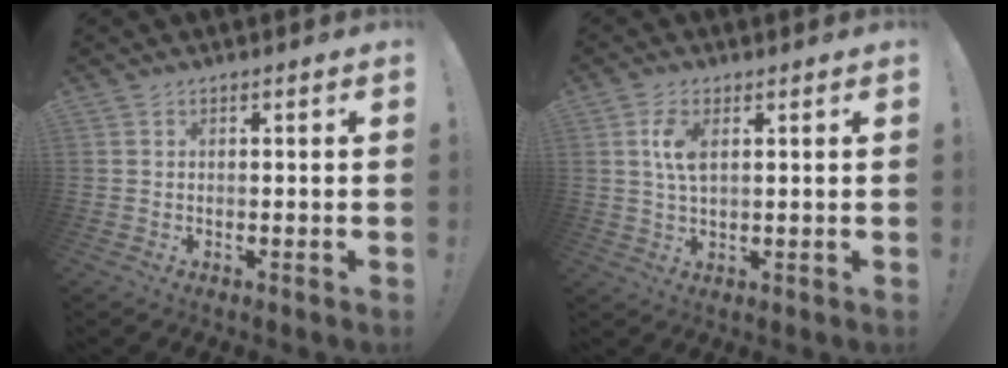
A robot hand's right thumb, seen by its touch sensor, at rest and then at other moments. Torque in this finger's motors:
{"motor_torque": [0.00, 0.07, 0.31, -0.03, 0.21]}